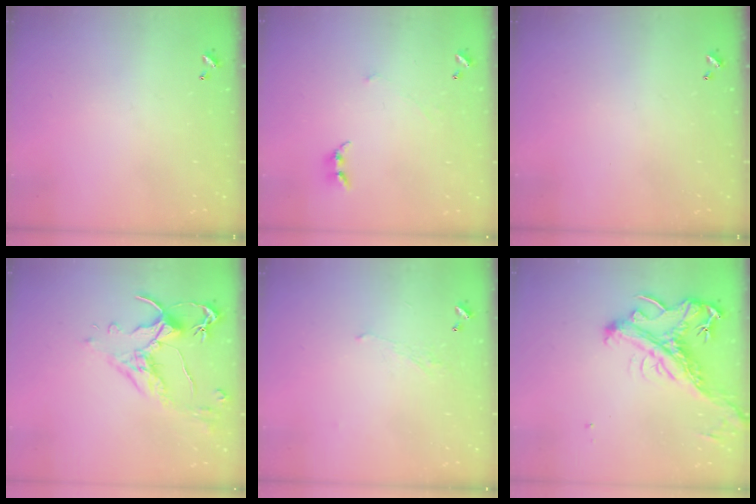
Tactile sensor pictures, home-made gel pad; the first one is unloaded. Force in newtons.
{"total": 0.7, "press": 0.6, "slide": 0.5}
{"total": 0.0}
{"total": 2.5, "press": 2.1, "slide": 1.3}
{"total": 1.7, "press": 1.6, "slide": 0.6}
{"total": 2.6, "press": 2.2, "slide": 1.4}